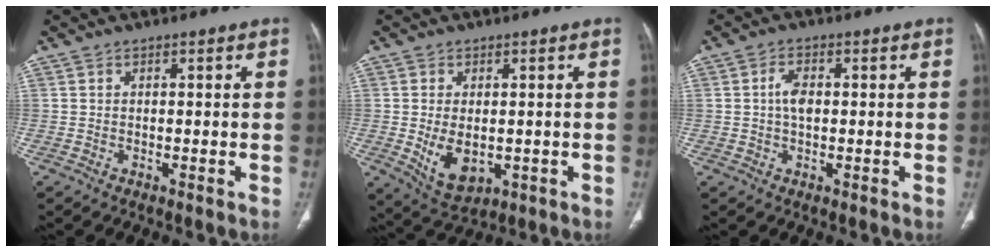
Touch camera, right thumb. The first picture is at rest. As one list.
[{"total": 7.5, "force": [-1.0, 4.6, 5.9], "torque": [-0.095, -0.012, 0.000]}, {"total": 3.6, "force": [0.3, 2.0, 3.0], "torque": [-0.056, 0.005, 0.003]}]